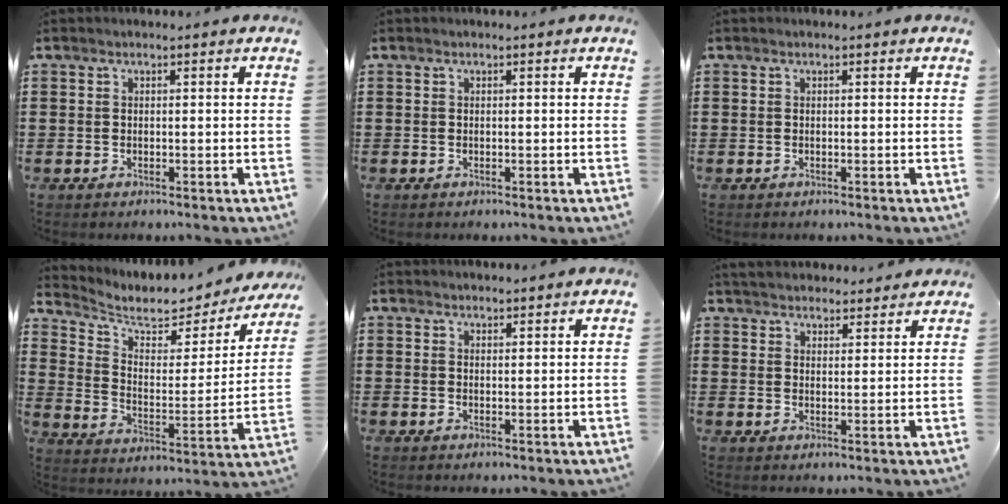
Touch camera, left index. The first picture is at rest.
{"total": 0.0}
{"total": 0.0}
{"total": 5.3, "force": [4.3, 2.2, 2.0], "torque": [-0.059, -0.036, 0.071]}
{"total": 1.4, "force": [1.3, 0.3, -0.3], "torque": [0.003, 0.002, 0.027]}
{"total": 3.2, "force": [3.1, 0.7, -0.2], "torque": [-0.009, -0.007, 0.059]}